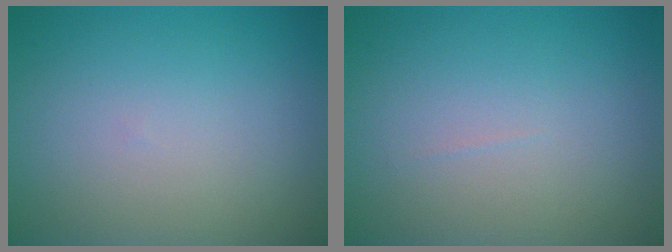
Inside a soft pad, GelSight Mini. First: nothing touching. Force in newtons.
{"total": 0.0}